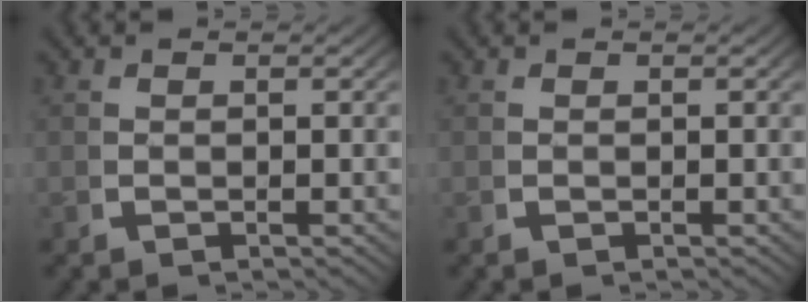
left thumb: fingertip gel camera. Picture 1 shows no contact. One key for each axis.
{"total": 0.0}